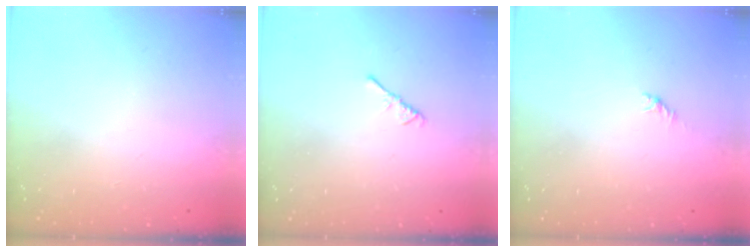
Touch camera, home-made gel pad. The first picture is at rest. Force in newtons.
{"total": 2.6, "press": 2.6, "slide": 0.6}
{"total": 0.0}